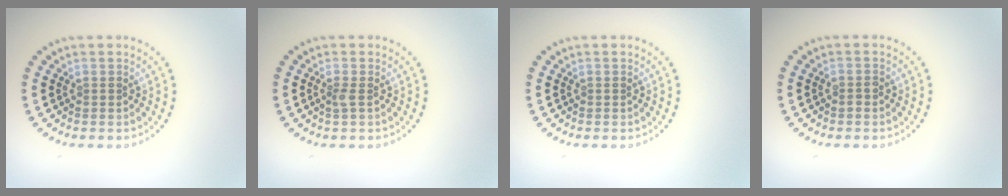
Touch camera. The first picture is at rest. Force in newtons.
{"total": 0.7, "press": 0.6, "slide": 0.4}
{"total": 0.0}
{"total": 0.8, "press": 0.7, "slide": 0.3}